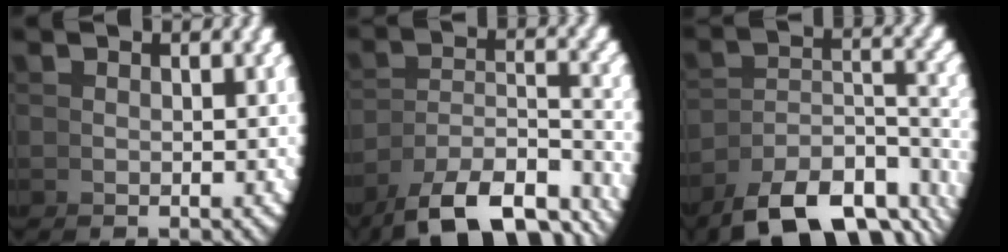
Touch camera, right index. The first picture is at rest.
{"total": 10.7, "force": [-8.1, 4.5, 5.4], "torque": [-0.105, -0.043, -0.107]}
{"total": 10.1, "force": [-6.9, 4.2, 6.1], "torque": [-0.111, -0.039, -0.086]}